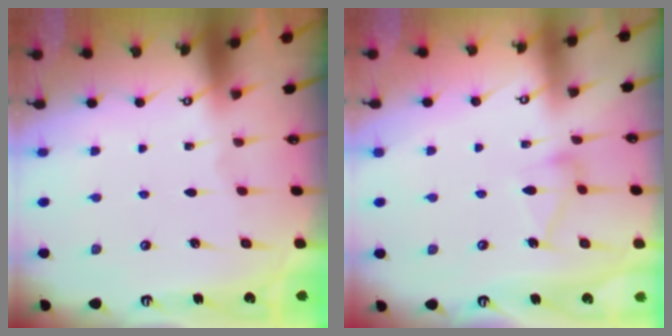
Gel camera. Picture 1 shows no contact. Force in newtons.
{"total": 10.1, "press": 10.1, "slide": 0.4}